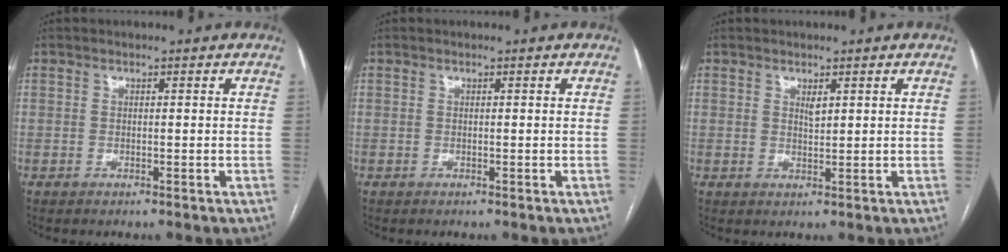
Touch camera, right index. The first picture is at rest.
{"total": 0.0}
{"total": 1.3, "force": [0.7, 0.5, 1.0], "torque": [-0.020, -0.003, 0.016]}